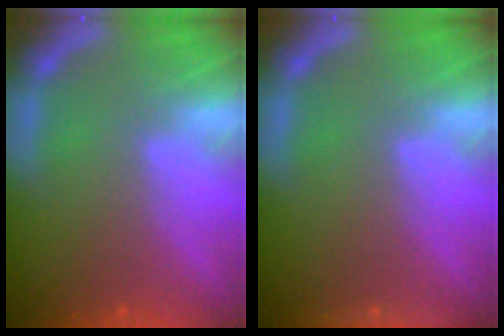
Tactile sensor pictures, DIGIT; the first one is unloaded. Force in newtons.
{"total": 1.9}